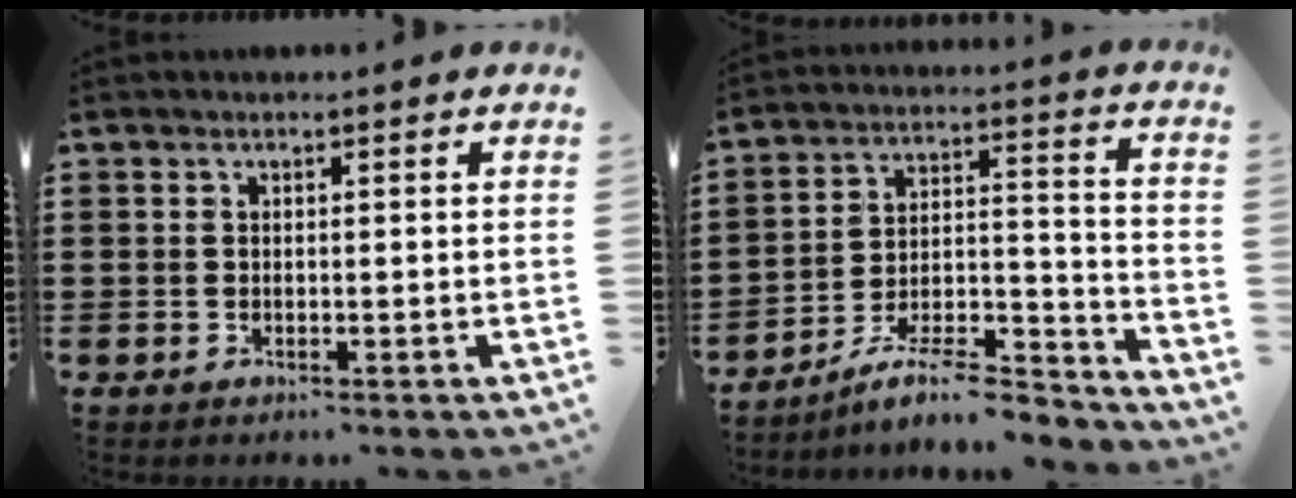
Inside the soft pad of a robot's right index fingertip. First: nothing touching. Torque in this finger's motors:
{"motor_torque": [1.07, 1.07, -0.13, 0.00]}